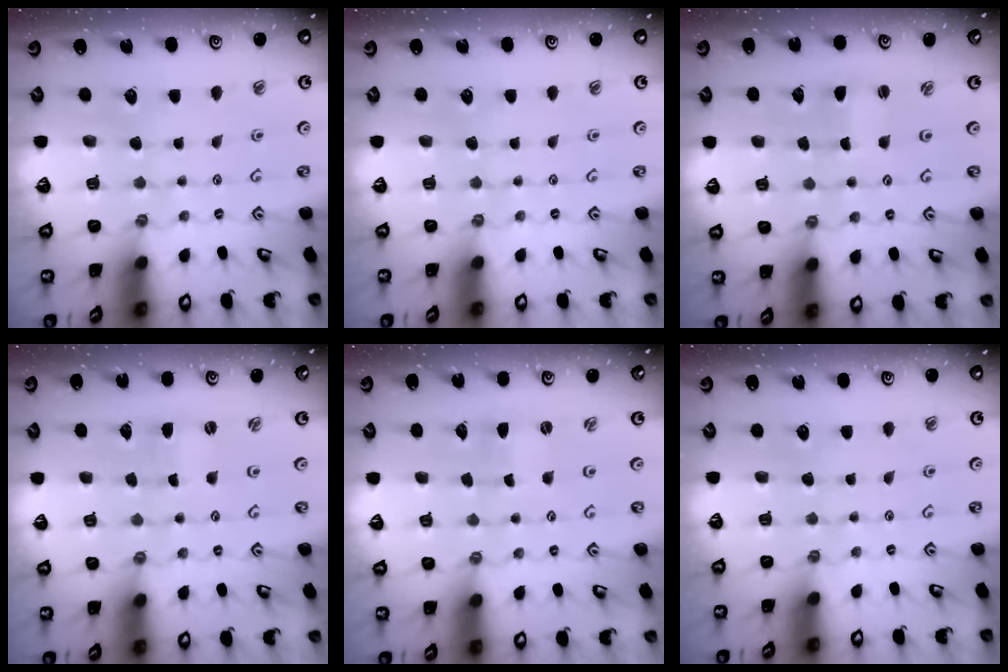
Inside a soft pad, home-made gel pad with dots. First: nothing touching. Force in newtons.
{"total": 0.0}
{"total": 1.2, "press": 1.2, "slide": 0.0}
{"total": 0.0}
{"total": 0.0}
{"total": 0.0}